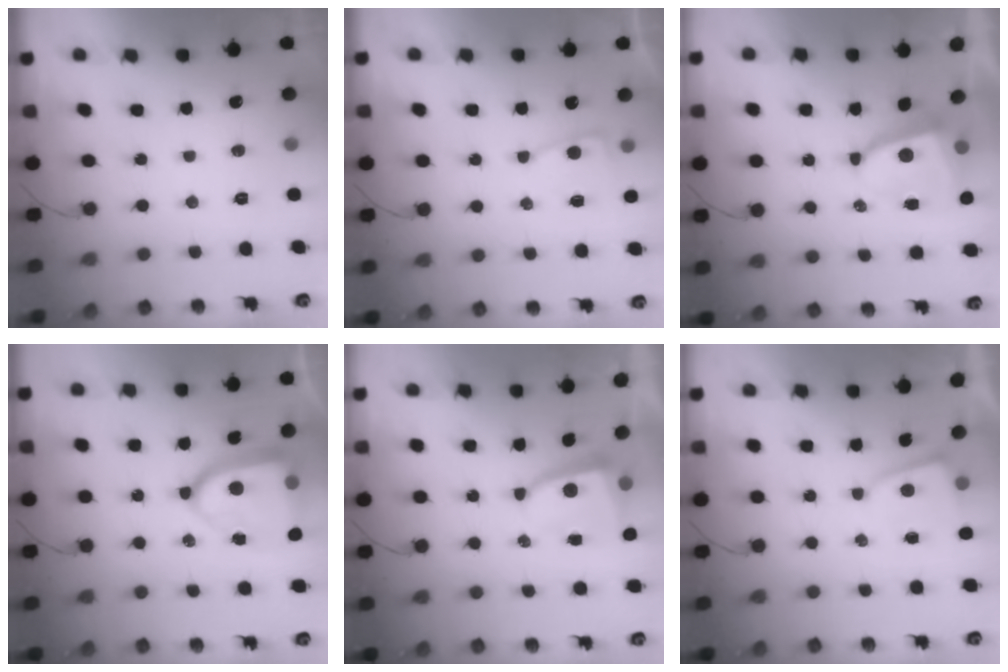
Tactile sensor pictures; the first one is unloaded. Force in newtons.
{"total": 4.4, "press": 4.4, "slide": 0.5}
{"total": 6.3, "press": 6.3, "slide": 0.6}
{"total": 17.1, "press": 17.0, "slide": 1.6}
{"total": 5.3, "press": 5.2, "slide": 0.7}
{"total": 2.2, "press": 2.2, "slide": 0.4}